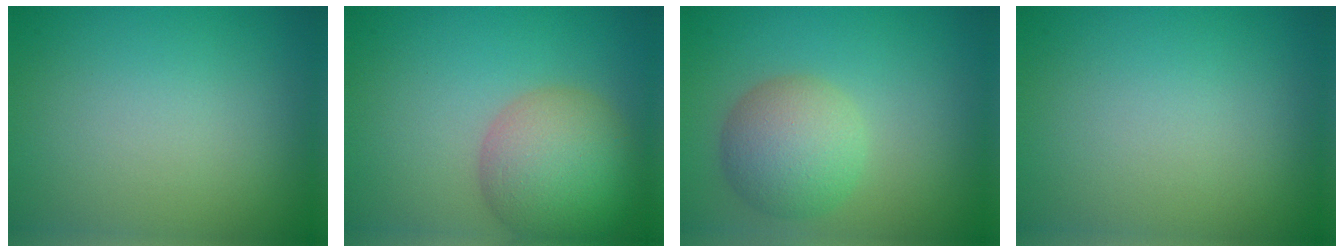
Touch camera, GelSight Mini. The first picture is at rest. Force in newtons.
{"total": 7.3, "press": 7.3, "slide": 0.5}
{"total": 5.0, "press": 5.0, "slide": 0.3}
{"total": 0.0}